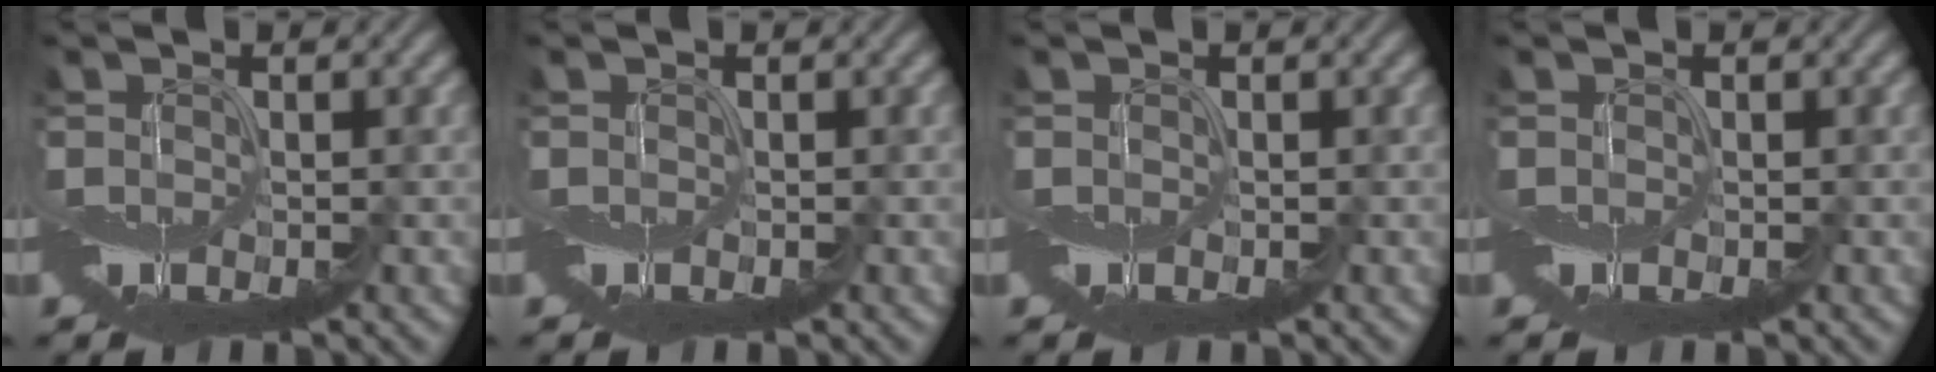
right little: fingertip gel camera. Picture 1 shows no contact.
{"total": 0.0}
{"total": 0.0}
{"total": 0.0}